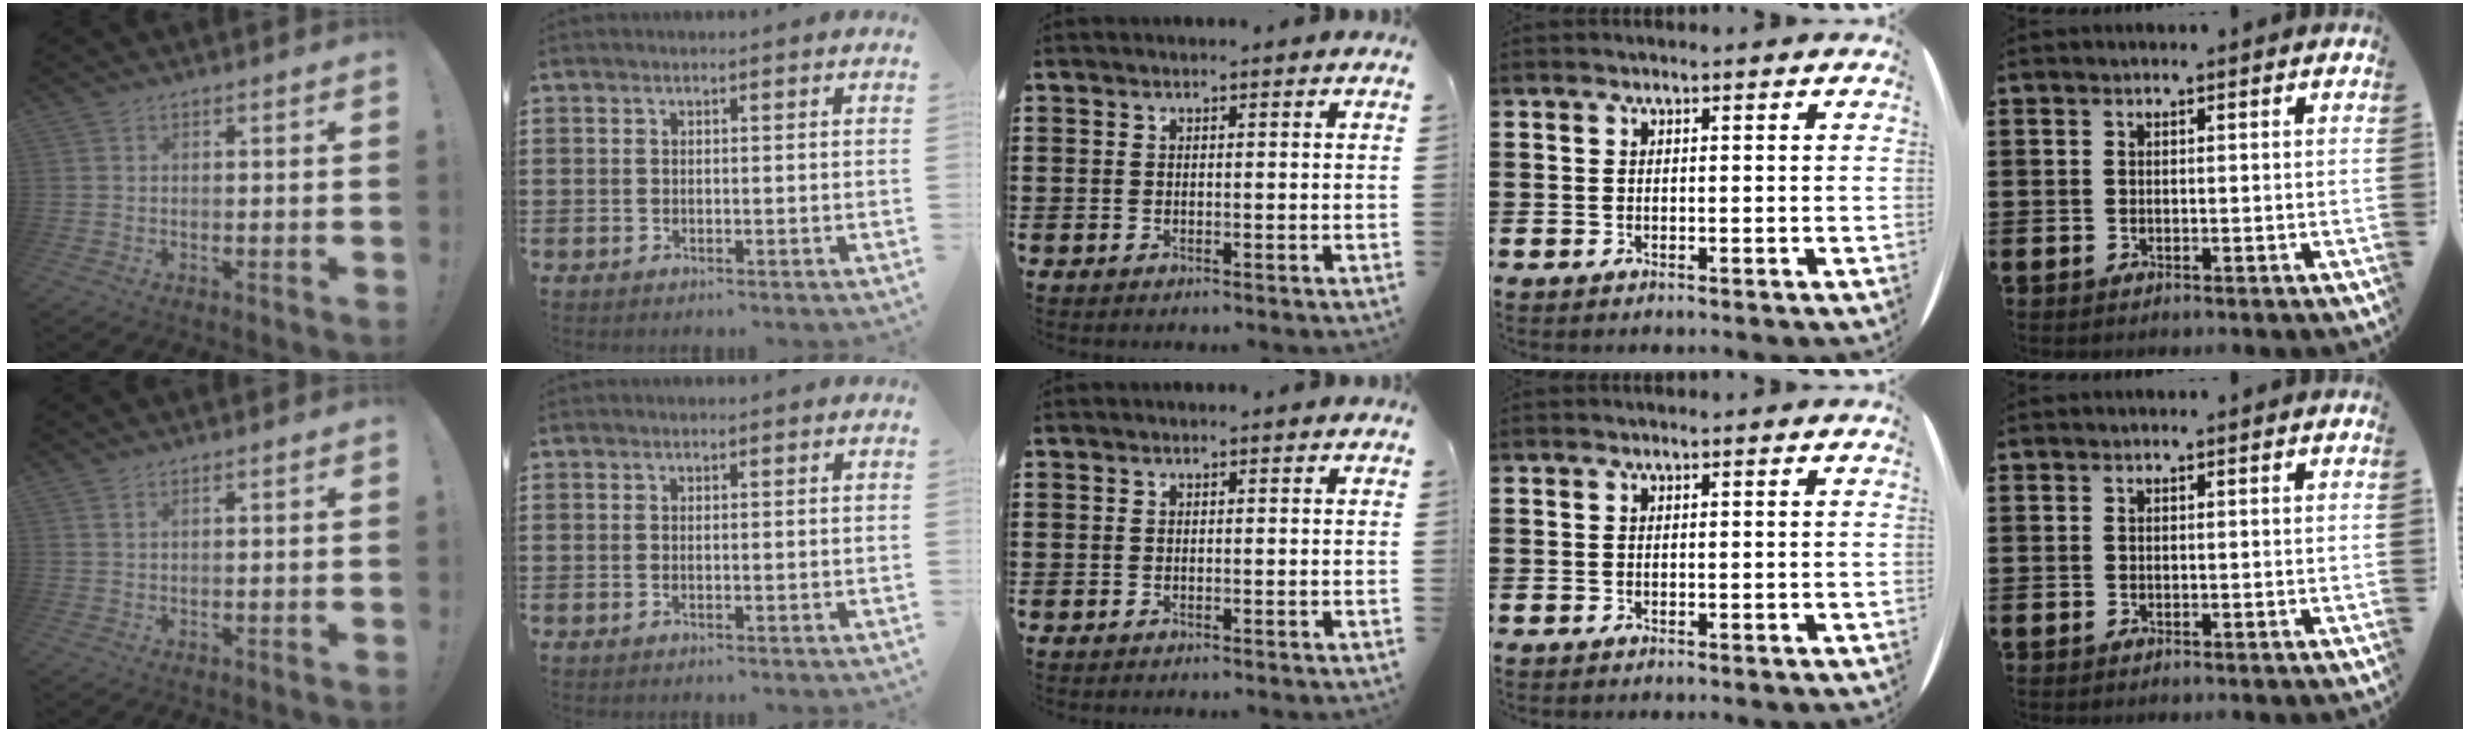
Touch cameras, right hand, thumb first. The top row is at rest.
{"thumb": {"total": 1.3, "force": [0.8, 0.4, 0.9], "torque": [-0.017, -0.001, 0.014]}}